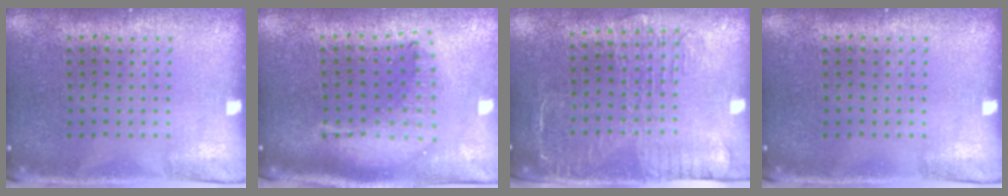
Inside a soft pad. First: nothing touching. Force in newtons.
{"total": 2.1, "press": 1.7, "slide": 1.3}
{"total": 1.8, "press": 1.5, "slide": 0.9}
{"total": 0.0}